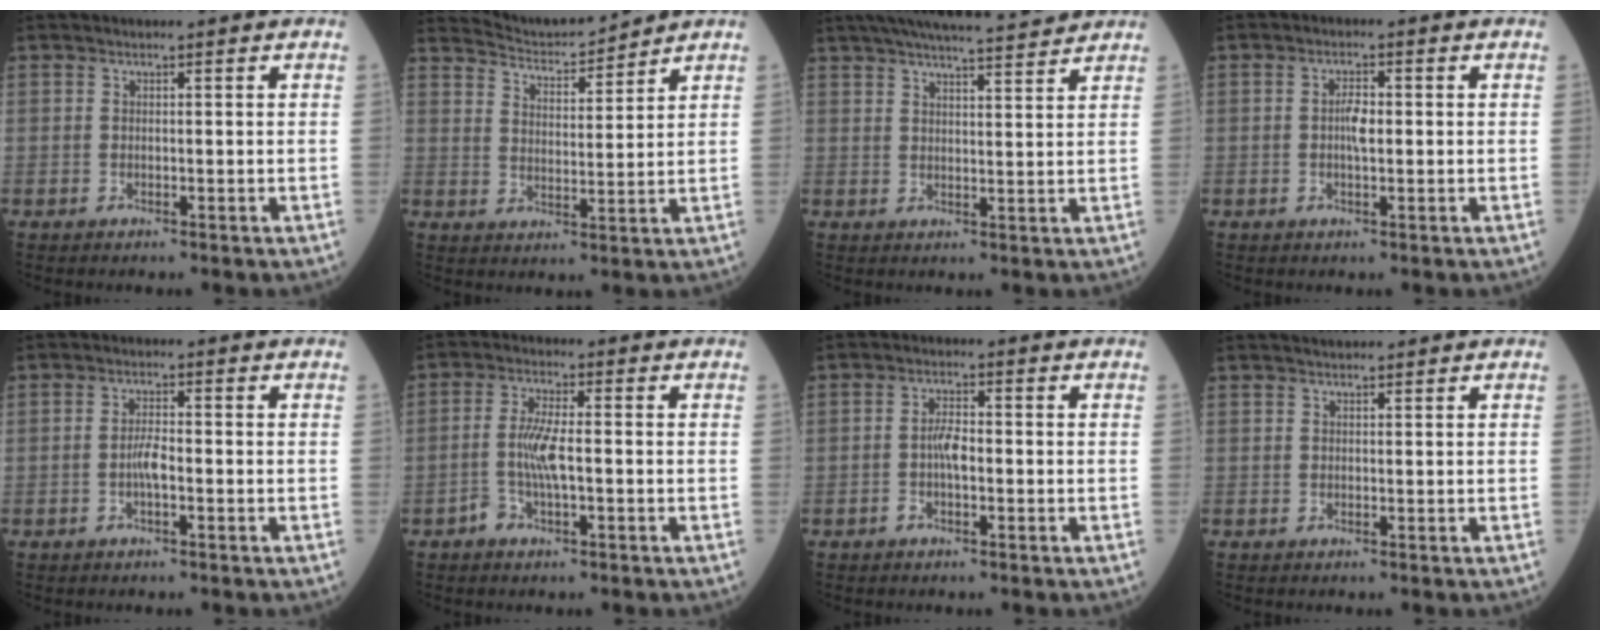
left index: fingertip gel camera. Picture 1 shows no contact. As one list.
[{"total": 7.1, "force": [7.1, -0.2, -0.1], "torque": [-0.013, 0.010, 0.127]}, {"total": 14.2, "force": [12.9, 0.9, 5.9], "torque": [-0.102, 0.023, 0.184]}, {"total": 2.7, "force": [-0.2, 0.8, 2.5], "torque": [-0.051, 0.001, -0.003]}, {"total": 2.6, "force": [-0.9, 0.4, 2.4], "torque": [-0.050, 0.000, -0.018]}, {"total": 4.8, "force": [-1.1, 1.3, 4.5], "torque": [-0.102, 0.004, -0.023]}, {"total": 3.1, "force": [-0.9, 1.0, 2.8], "torque": [-0.057, 0.002, -0.018]}, {"total": 1.2, "force": [1.1, 0.3, 0.4], "torque": [-0.013, 0.012, 0.019]}]